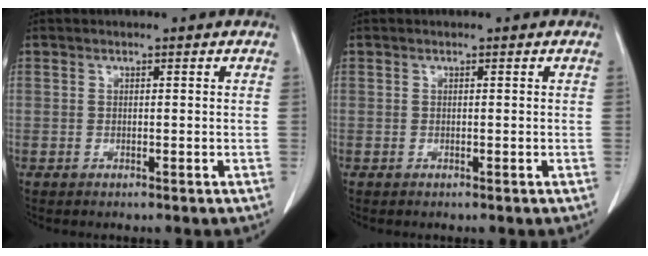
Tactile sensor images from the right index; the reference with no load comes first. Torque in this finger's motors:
{"motor_torque": [0.02, -0.03, 0.00, 0.00]}